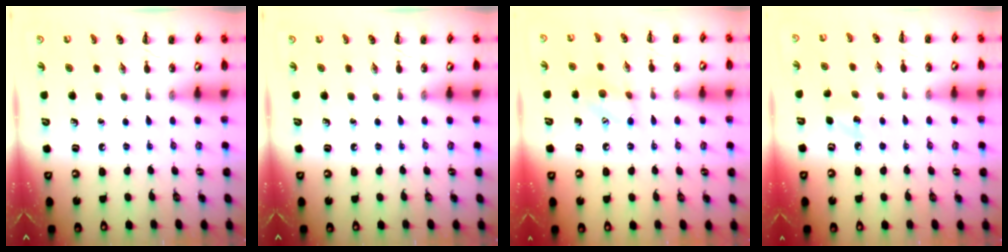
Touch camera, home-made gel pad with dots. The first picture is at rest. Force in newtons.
{"total": 0.0}
{"total": 8.5, "press": 8.4, "slide": 0.7}
{"total": 5.0, "press": 4.8, "slide": 1.5}